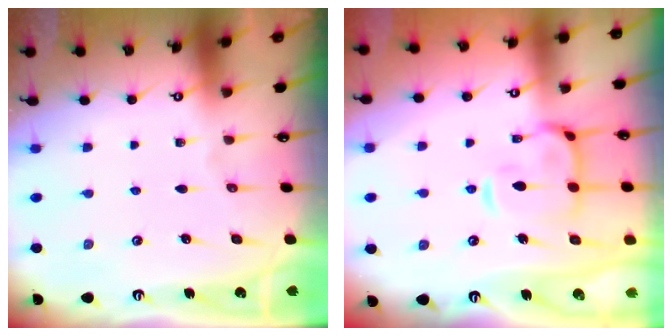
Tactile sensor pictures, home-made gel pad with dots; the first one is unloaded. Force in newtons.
{"total": 6.3, "press": 6.2, "slide": 1.3}